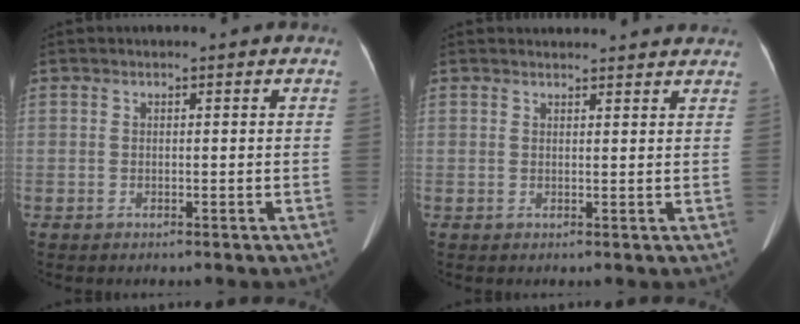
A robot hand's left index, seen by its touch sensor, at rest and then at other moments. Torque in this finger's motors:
{"motor_torque": [0.26, -0.47, -0.08, -0.01]}